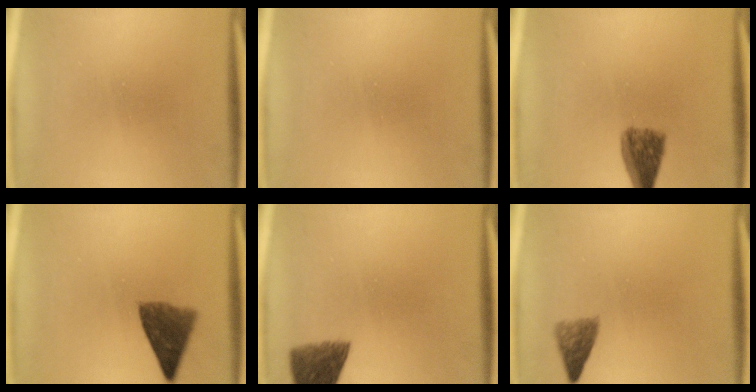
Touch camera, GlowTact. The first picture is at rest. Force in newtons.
{"total": 0.0}
{"total": 5.6}
{"total": 7.2}
{"total": 6.5}
{"total": 2.9}